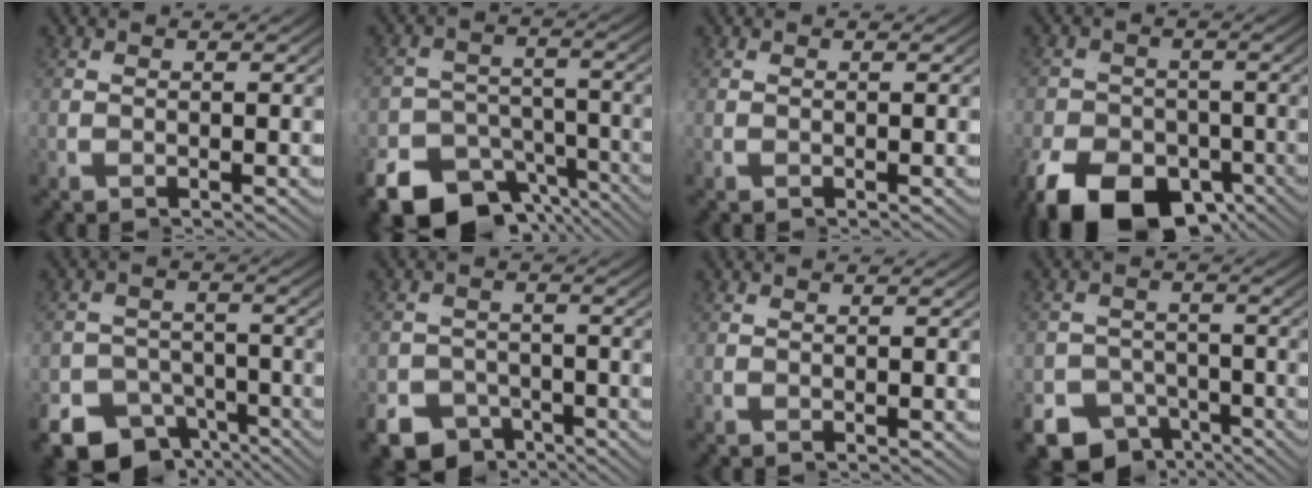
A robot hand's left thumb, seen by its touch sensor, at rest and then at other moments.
{"total": 7.8, "force": [-5.8, 4.4, 2.8], "torque": [-0.044, -0.023, -0.099]}
{"total": 0.0}
{"total": 8.3, "force": [-2.9, 5.7, 5.2], "torque": [-0.087, -0.018, -0.052]}
{"total": 7.8, "force": [-4.5, 5.8, 2.7], "torque": [-0.051, -0.037, -0.075]}
{"total": 6.3, "force": [-2.9, 5.3, 1.6], "torque": [-0.034, -0.027, -0.052]}
{"total": 0.0}
{"total": 7.9, "force": [-4.0, 6.4, 2.4], "torque": [-0.048, -0.034, -0.069]}